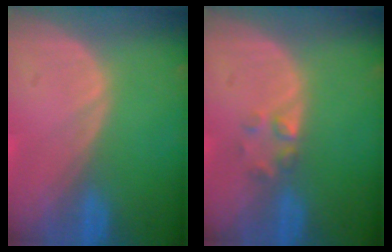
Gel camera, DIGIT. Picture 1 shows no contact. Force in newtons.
{"total": 2.0, "press": 2.0, "slide": 0.2}